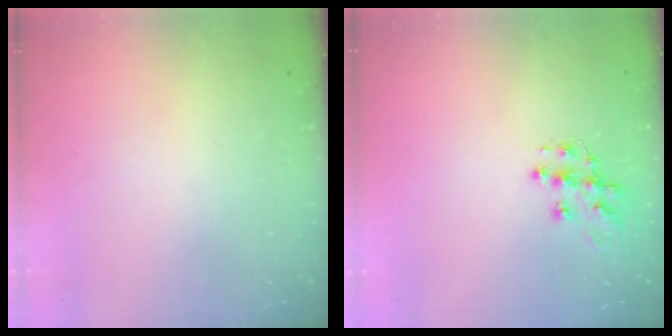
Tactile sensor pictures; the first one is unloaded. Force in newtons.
{"total": 10.7, "press": 10.7, "slide": 0.7}